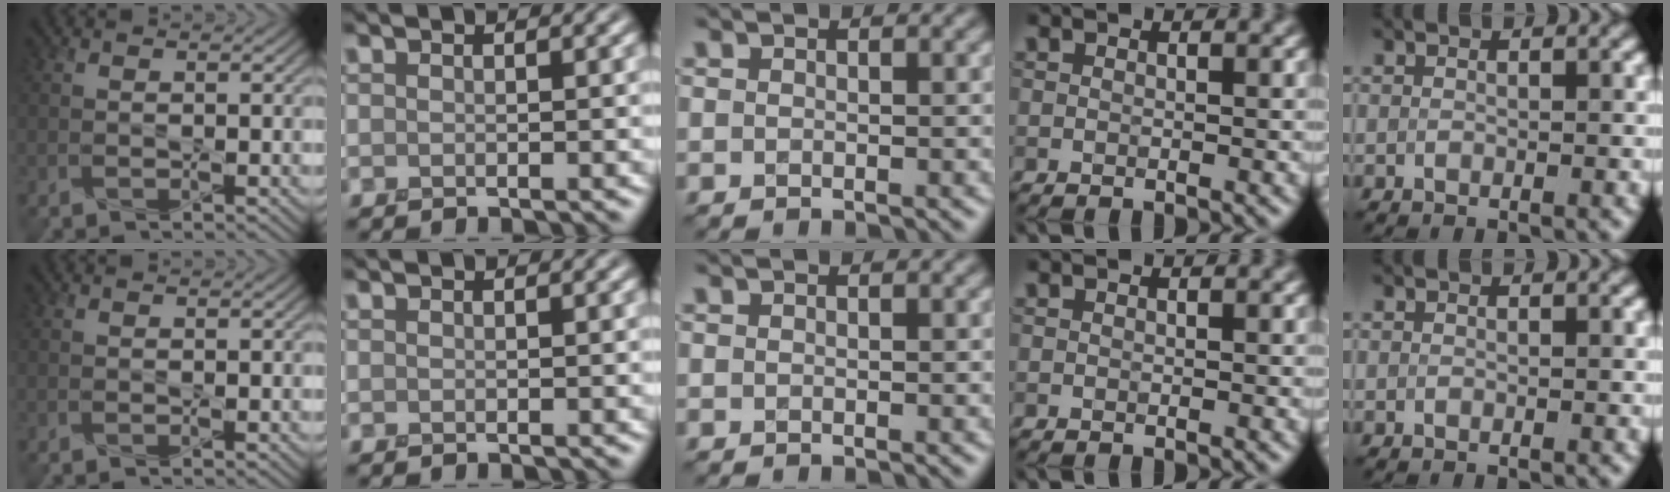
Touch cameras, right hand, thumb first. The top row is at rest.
{}